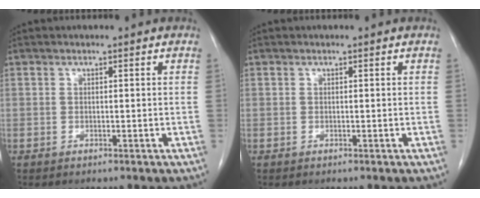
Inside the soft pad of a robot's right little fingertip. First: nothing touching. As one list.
[{"total": 0.0}]